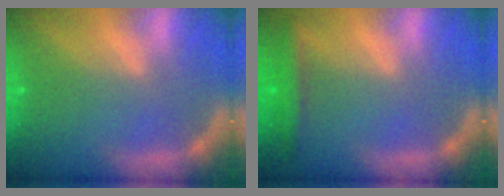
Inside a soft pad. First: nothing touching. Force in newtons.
{"total": 2.9}